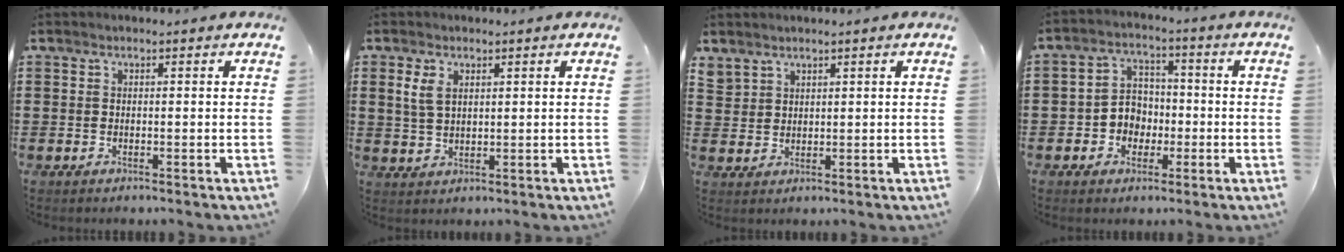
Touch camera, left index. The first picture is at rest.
{"total": 3.1, "force": [1.4, 1.9, 2.1], "torque": [-0.048, 0.008, 0.025]}
{"total": 2.3, "force": [2.1, 1.0, -0.2], "torque": [-0.003, 0.000, 0.042]}
{"total": 4.8, "force": [-1.8, 4.2, 1.5], "torque": [-0.041, 0.015, -0.037]}